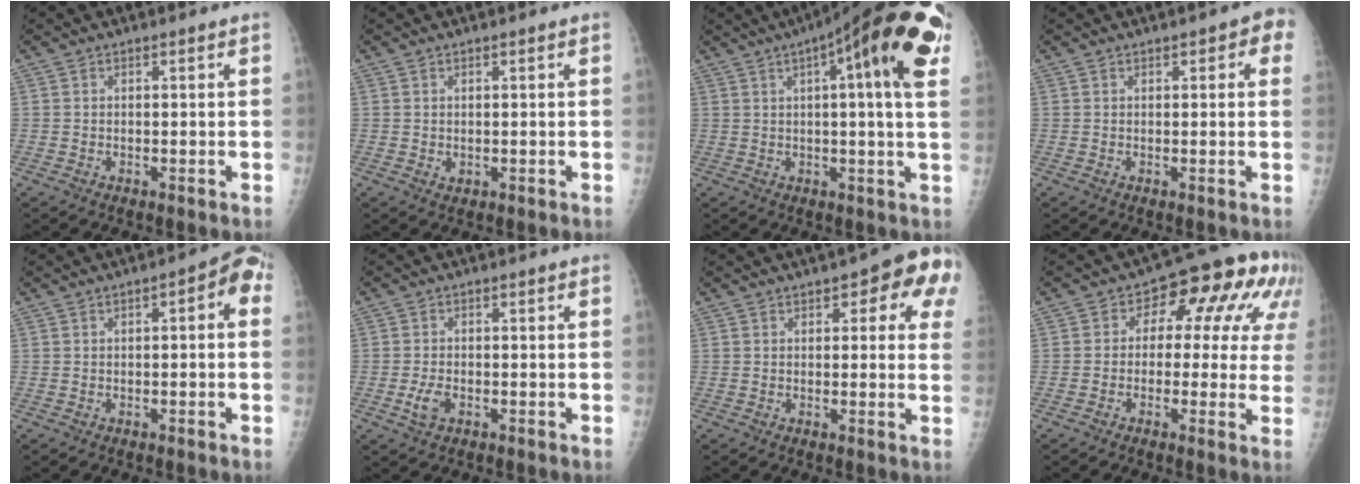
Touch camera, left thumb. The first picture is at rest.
{"total": 1.1, "force": [0.0, 0.8, 0.7], "torque": [-0.007, -0.001, 0.004]}
{"total": 19.9, "force": [7.8, 3.7, 17.9], "torque": [-0.250, 0.009, 0.098]}
{"total": 4.7, "force": [1.8, 1.9, 3.9], "torque": [-0.025, 0.001, 0.012]}
{"total": 5.7, "force": [0.8, 2.3, 5.1], "torque": [-0.049, 0.025, -0.001]}
{"total": 3.0, "force": [-1.1, 1.7, 2.2], "torque": [-0.047, 0.006, -0.020]}
{"total": 11.1, "force": [4.6, 4.3, 9.1], "torque": [-0.065, -0.004, 0.042]}
{"total": 14.9, "force": [3.6, 8.6, 11.6], "torque": [-0.087, 0.030, 0.032]}